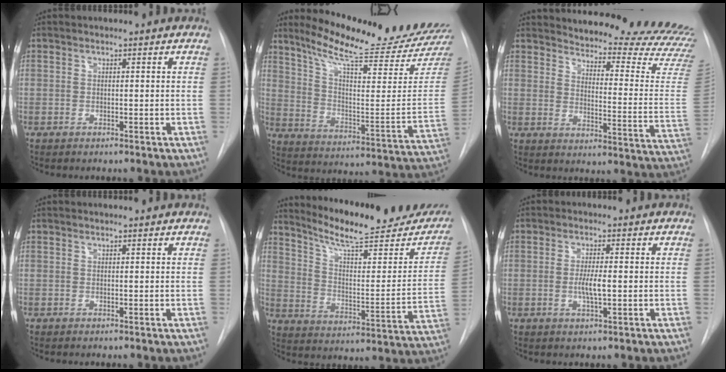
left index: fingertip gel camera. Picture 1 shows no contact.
{"total": 22.2, "force": [20.2, 0.1, 9.2], "torque": [-0.148, -0.103, 0.280]}
{"total": 24.3, "force": [23.3, 1.8, 6.7], "torque": [-0.087, -0.160, 0.264]}
{"total": 0.8, "force": [0.8, 0.0, 0.1], "torque": [-0.008, 0.009, 0.010]}
{"total": 23.0, "force": [19.9, 4.2, 10.8], "torque": [-0.153, -0.046, 0.269]}
{"total": 3.3, "force": [-0.8, 0.3, 3.2], "torque": [-0.063, -0.007, -0.012]}